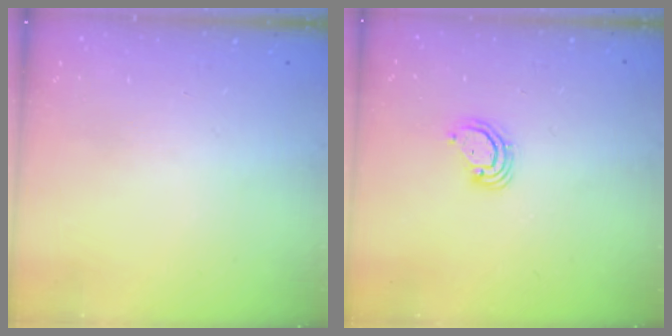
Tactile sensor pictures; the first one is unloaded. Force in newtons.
{"total": 3.7, "press": 3.7, "slide": 0.3}